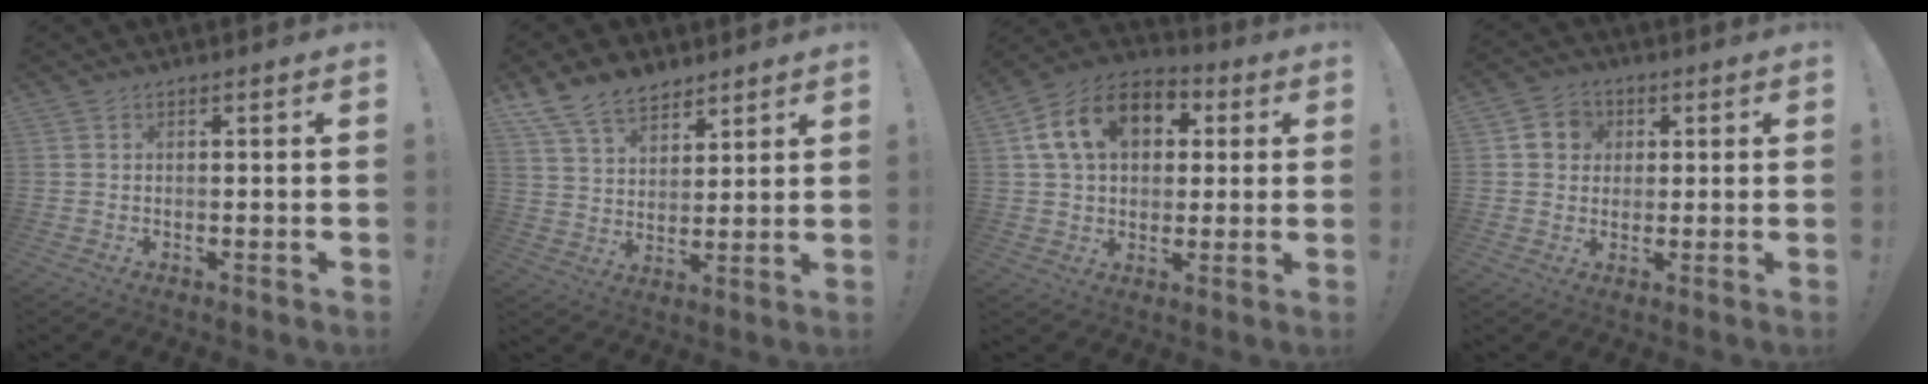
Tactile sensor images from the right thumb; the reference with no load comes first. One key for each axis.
{"total": 11.6, "fx": 8.7, "fy": 6.3, "fz": 4.2, "tx": -0.084, "ty": -0.053, "tz": 0.170}
{"total": 16.3, "fx": 5.3, "fy": 11.7, "fz": 10.0, "tx": -0.154, "ty": 0.002, "tz": 0.101}
{"total": 6.6, "fx": 1.5, "fy": 6.1, "fz": 2.0, "tx": -0.029, "ty": 0.000, "tz": 0.032}